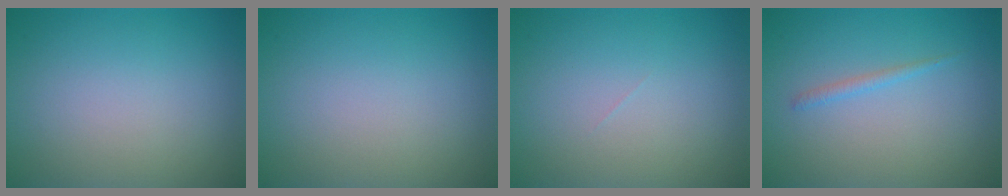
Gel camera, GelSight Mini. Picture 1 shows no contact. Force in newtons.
{"total": 0.0}
{"total": 0.0}
{"total": 0.9, "press": 0.9, "slide": 0.1}